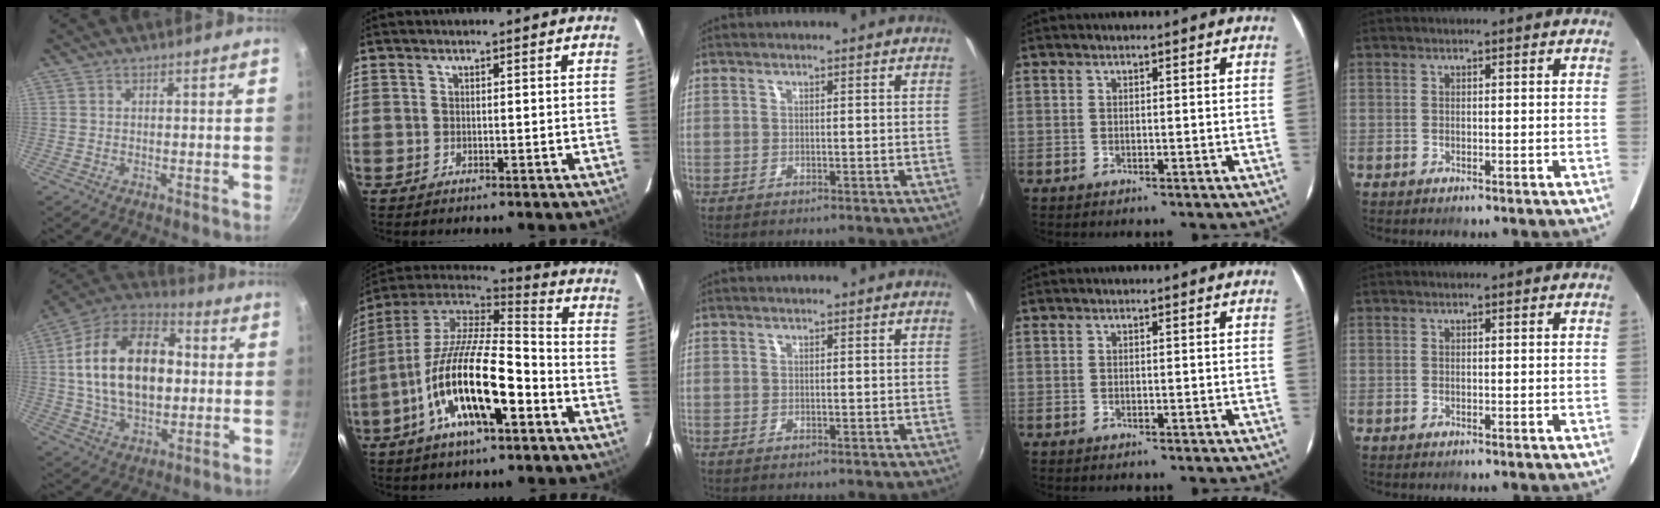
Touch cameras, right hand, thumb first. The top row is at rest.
{"thumb": {"total": 21.9, "force": [1.8, 13.8, 16.9], "torque": [-0.261, 0.026, 0.019]}, "index": {"total": 20.0, "force": [-8.2, 6.2, 17.2], "torque": [-0.320, -0.020, -0.155]}}